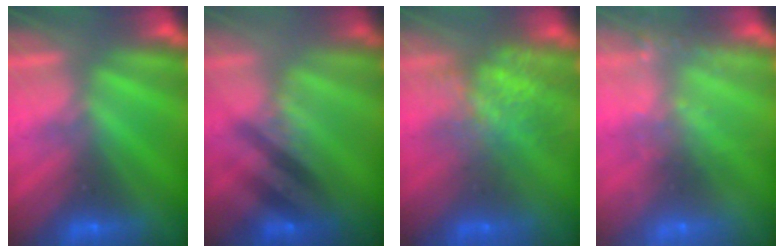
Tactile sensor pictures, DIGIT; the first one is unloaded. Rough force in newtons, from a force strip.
{"total": 2.5}
{"total": 7.4}
{"total": 6.9}